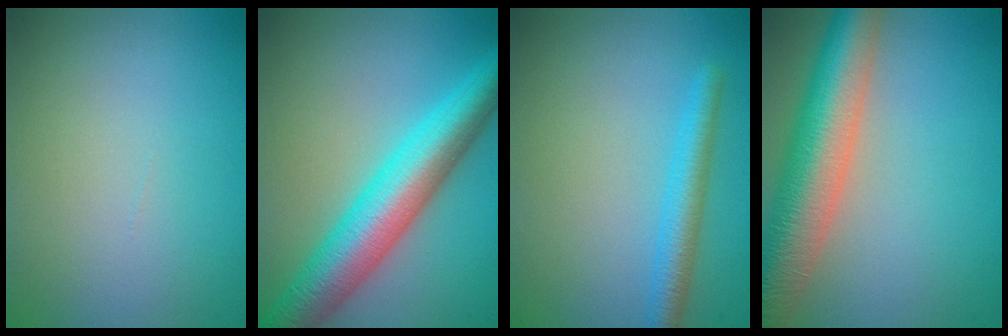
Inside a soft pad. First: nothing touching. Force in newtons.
{"total": 8.2, "press": 8.2, "slide": 0.2}
{"total": 2.8, "press": 2.8, "slide": 0.1}
{"total": 9.3, "press": 9.3, "slide": 0.6}